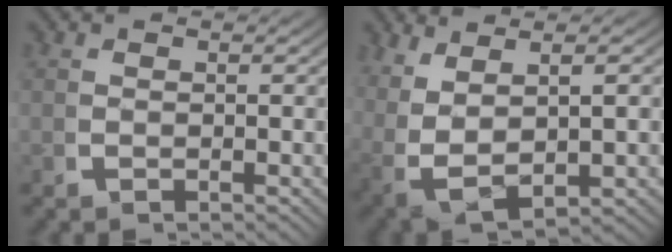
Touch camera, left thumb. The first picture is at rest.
{"total": 7.9, "force": [-0.6, 5.4, 5.8], "torque": [-0.147, -0.037, 0.014]}